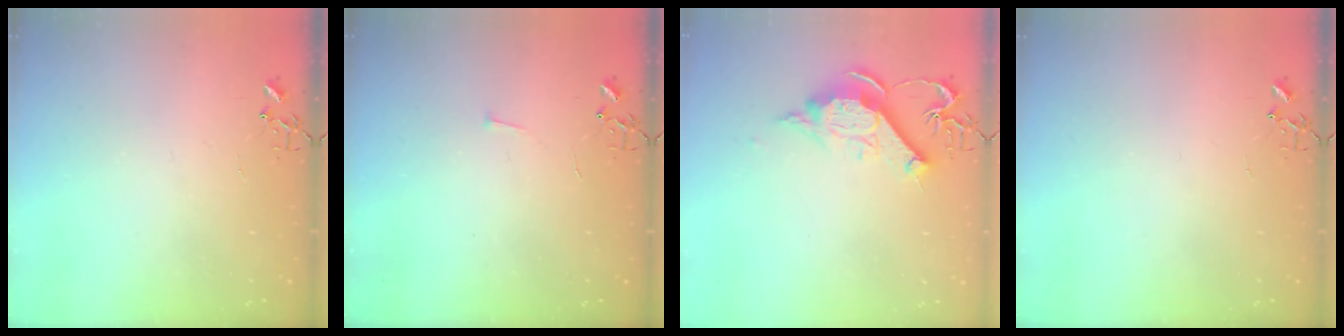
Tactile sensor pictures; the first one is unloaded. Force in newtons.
{"total": 3.0, "press": 2.9, "slide": 0.3}
{"total": 13.3, "press": 13.3, "slide": 1.1}
{"total": 0.0}